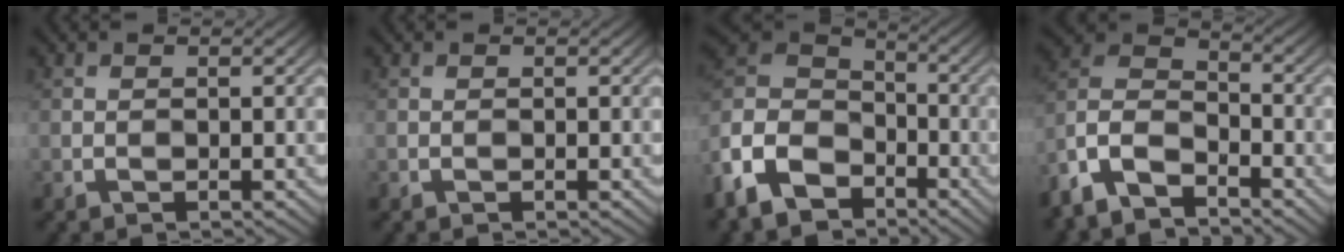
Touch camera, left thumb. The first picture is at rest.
{"total": 0.0}
{"total": 13.6, "force": [-8.2, 8.4, 6.9], "torque": [-0.200, -0.023, -0.176]}
{"total": 10.4, "force": [-7.6, 4.6, 5.4], "torque": [-0.131, -0.010, -0.168]}